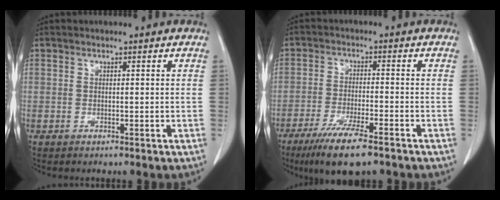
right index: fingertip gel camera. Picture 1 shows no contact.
{"total": 9.8, "force": [-6.8, 1.2, 6.9], "torque": [-0.121, -0.024, -0.109]}